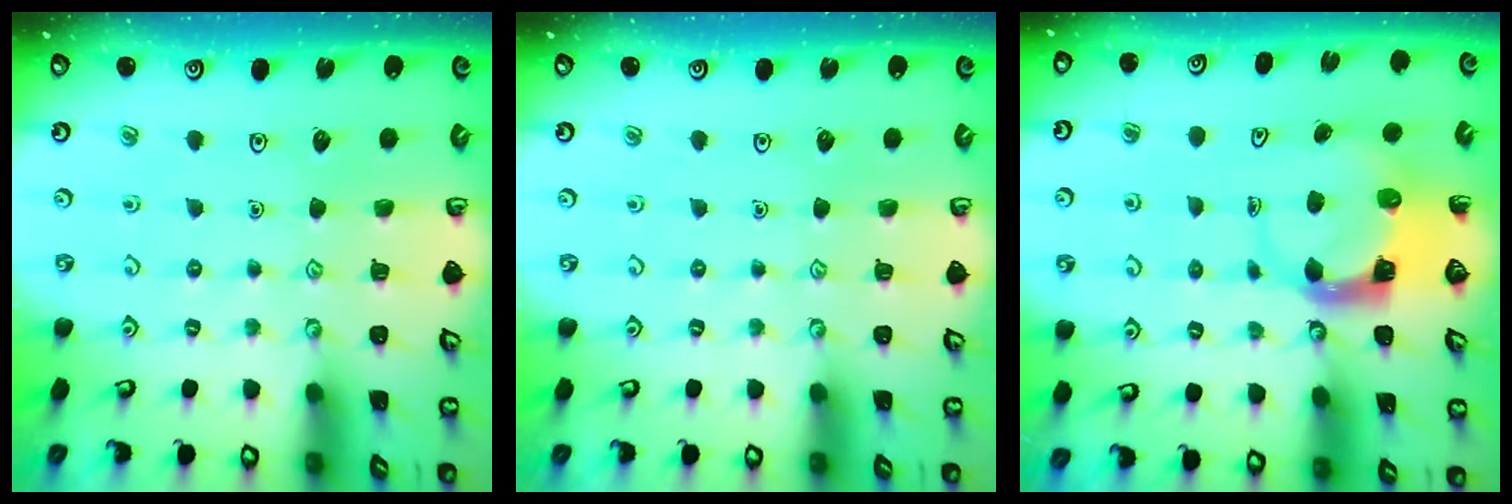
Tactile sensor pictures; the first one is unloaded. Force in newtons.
{"total": 0.0}
{"total": 3.7, "press": 3.7, "slide": 0.5}